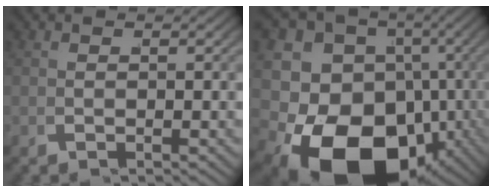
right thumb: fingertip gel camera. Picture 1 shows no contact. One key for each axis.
{"total": 22.5, "fx": -4.7, "fy": 16.5, "fz": 14.5, "tx": -0.280, "ty": -0.087, "tz": -0.041}